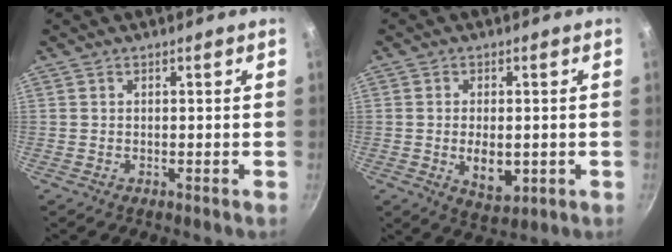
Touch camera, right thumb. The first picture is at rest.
{"total": 6.6, "force": [-1.0, 3.7, 5.3], "torque": [-0.077, -0.008, -0.005]}